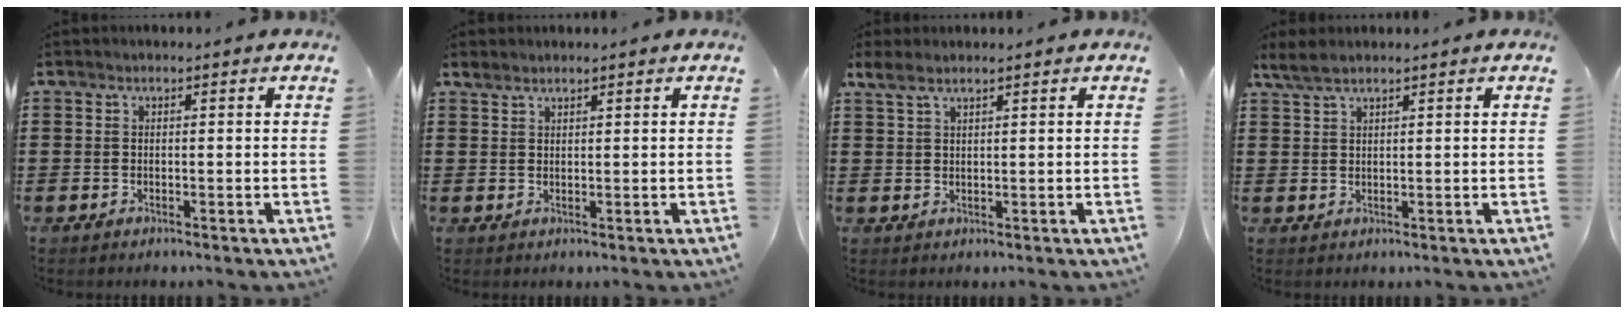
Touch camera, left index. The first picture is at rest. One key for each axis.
{"total": 1.3, "fx": 1.3, "fy": 0.3, "fz": 0.3, "tx": -0.008, "ty": -0.001, "tz": 0.025}
{"total": 2.3, "fx": 1.6, "fy": 0.4, "fz": 1.6, "tx": -0.034, "ty": 0.002, "tz": 0.029}
{"total": 2.2, "fx": 1.7, "fy": 0.3, "fz": 1.4, "tx": -0.031, "ty": 0.001, "tz": 0.032}